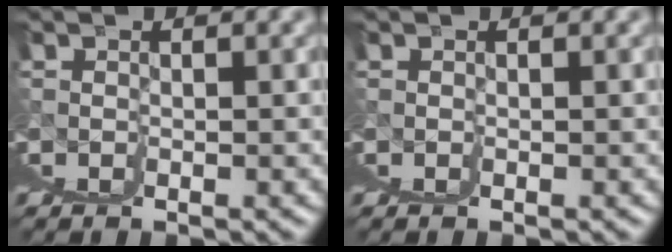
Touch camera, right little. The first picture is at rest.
{"total": 0.0}